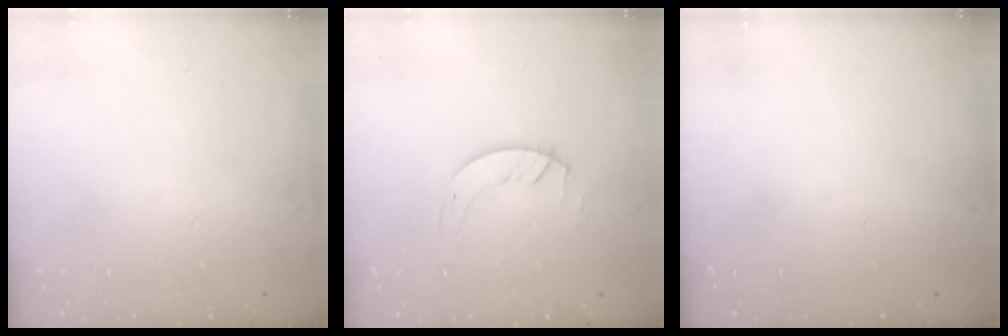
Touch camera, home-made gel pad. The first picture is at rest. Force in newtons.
{"total": 2.0, "press": 2.0, "slide": 0.2}
{"total": 0.0}